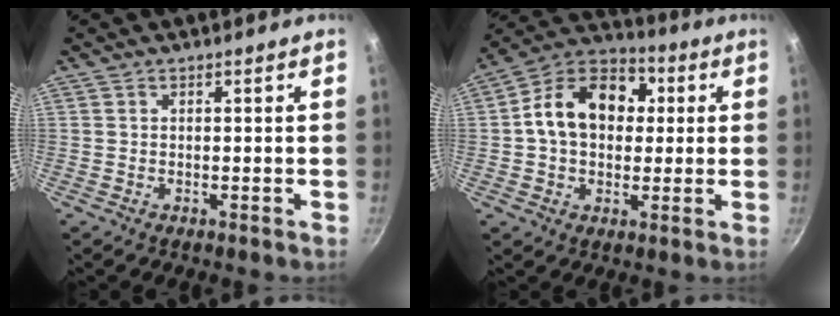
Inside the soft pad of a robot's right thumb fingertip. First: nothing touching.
{"total": 15.9, "force": [2.2, 11.7, 10.5], "torque": [-0.141, 0.029, 0.015]}